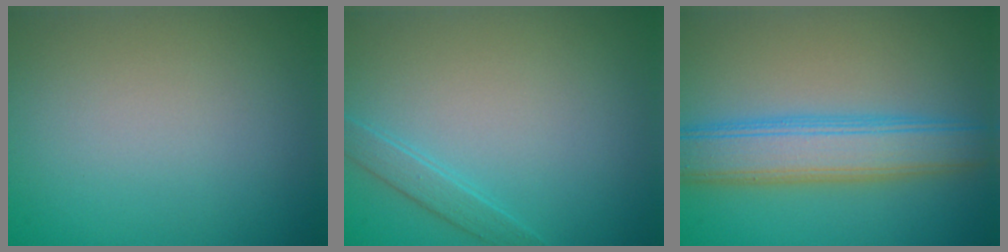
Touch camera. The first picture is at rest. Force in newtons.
{"total": 1.4, "press": 1.4, "slide": 0.1}
{"total": 6.3, "press": 6.2, "slide": 0.3}